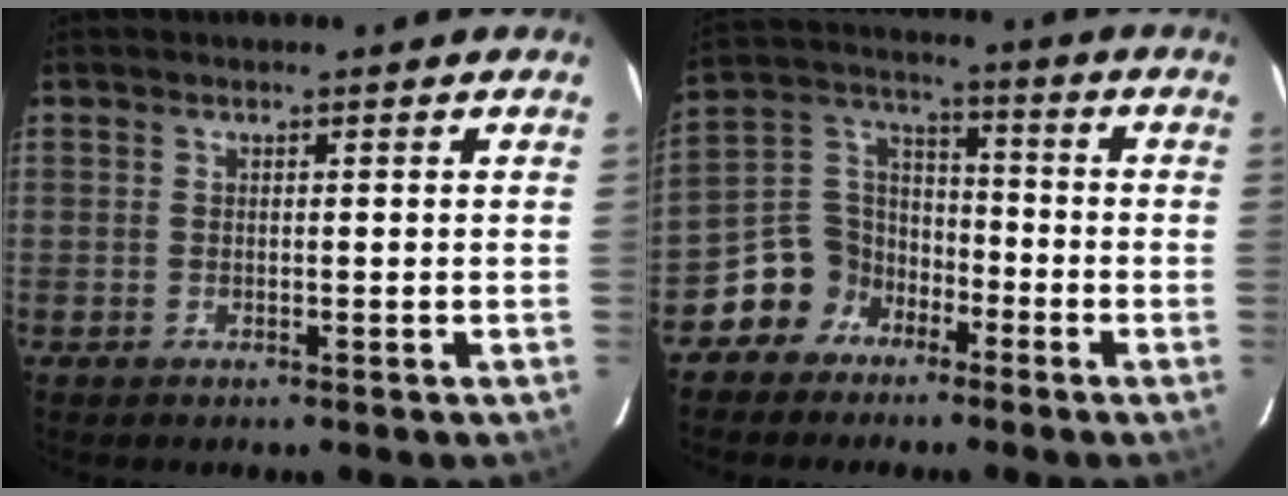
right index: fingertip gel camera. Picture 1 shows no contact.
{"total": 9.4, "force": [-5.8, 7.3, 1.1], "torque": [-0.034, 0.051, -0.113]}